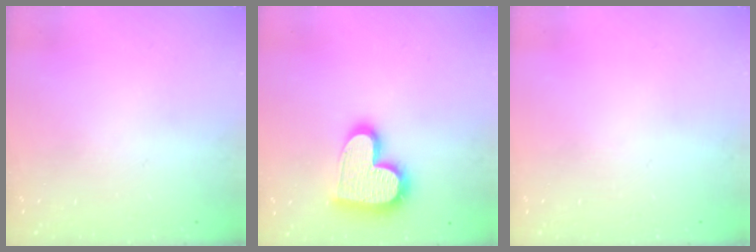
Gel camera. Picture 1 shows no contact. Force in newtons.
{"total": 18.4, "press": 18.4, "slide": 1.0}
{"total": 0.0}